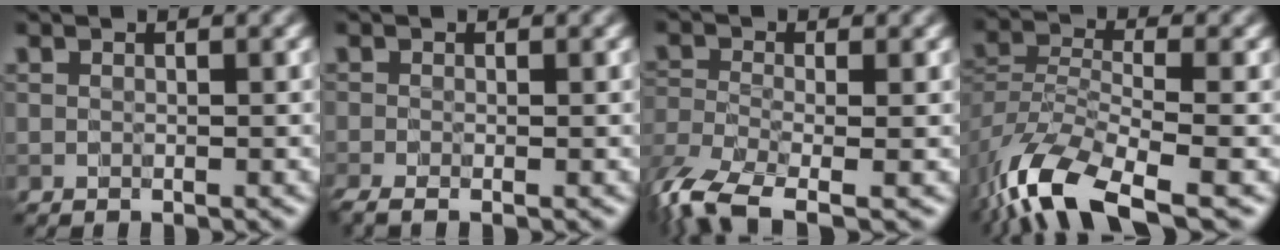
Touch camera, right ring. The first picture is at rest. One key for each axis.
{"total": 1.8, "fx": -1.0, "fy": 0.5, "fz": 1.5, "tx": -0.028, "ty": -0.012, "tz": -0.021}
{"total": 6.7, "fx": -4.4, "fy": 2.3, "fz": 4.5, "tx": -0.104, "ty": -0.020, "tz": -0.095}
{"total": 10.0, "fx": -6.4, "fy": 3.7, "fz": 6.6, "tx": -0.130, "ty": -0.011, "tz": -0.132}